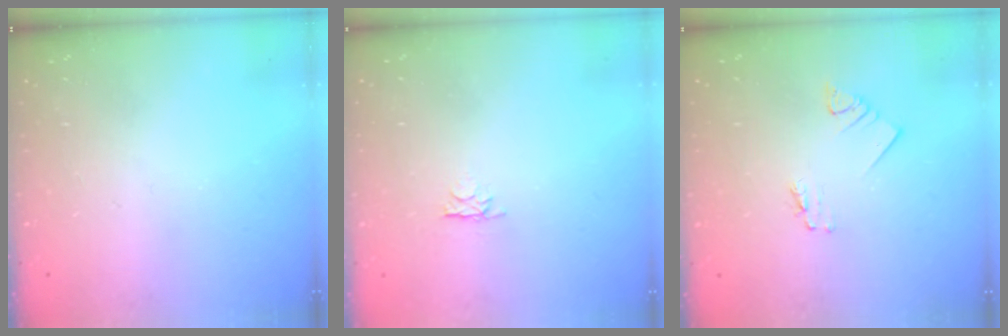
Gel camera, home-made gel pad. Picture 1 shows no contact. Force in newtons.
{"total": 2.8, "press": 2.7, "slide": 0.4}
{"total": 1.2, "press": 1.2, "slide": 0.1}